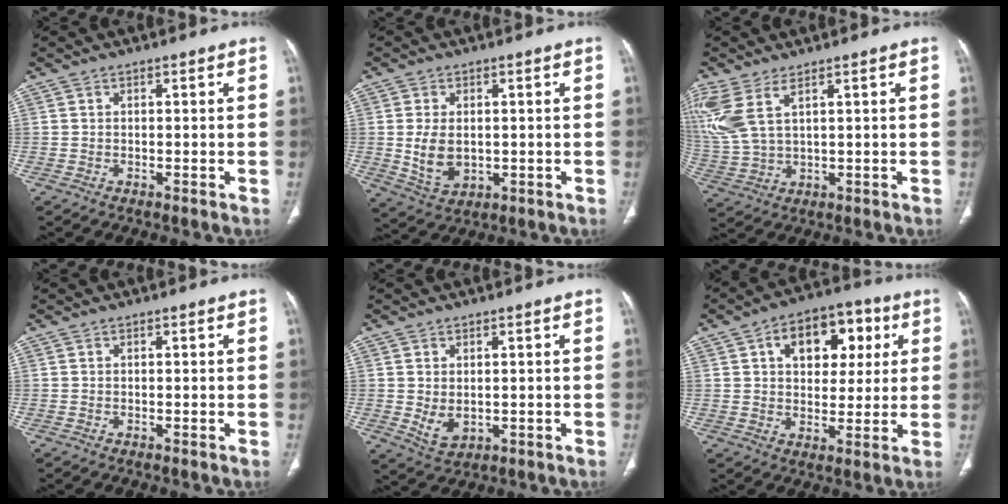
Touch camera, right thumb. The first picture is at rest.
{"total": 7.2, "force": [0.0, 4.8, 5.4], "torque": [-0.093, -0.009, 0.015]}
{"total": 11.1, "force": [5.1, 5.0, 8.5], "torque": [-0.220, -0.007, 0.119]}
{"total": 0.0}
{"total": 4.3, "force": [0.0, 2.9, 3.2], "torque": [-0.054, -0.009, 0.015]}
{"total": 14.0, "force": [4.7, 9.0, 9.6], "torque": [-0.094, 0.006, 0.069]}